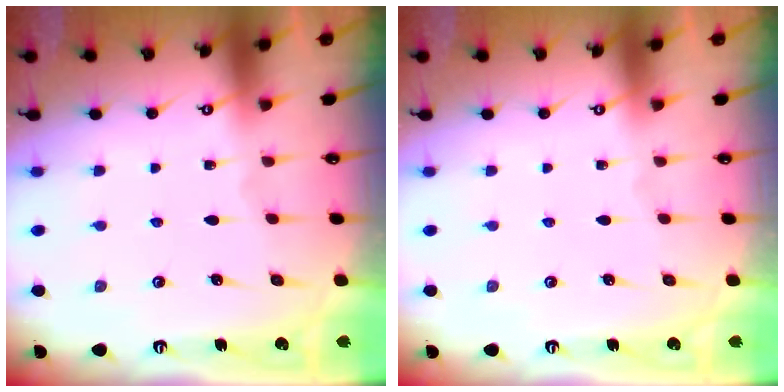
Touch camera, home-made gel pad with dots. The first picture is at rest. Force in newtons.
{"total": 0.0}